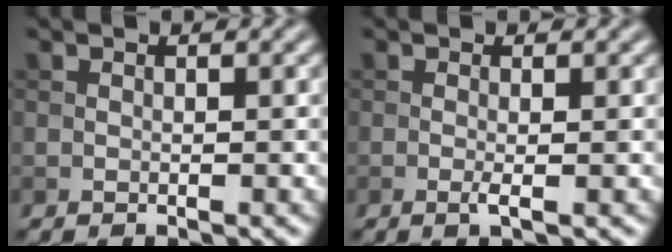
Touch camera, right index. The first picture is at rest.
{"total": 1.1, "force": [-0.3, 0.1, 1.0], "torque": [-0.021, -0.003, -0.007]}